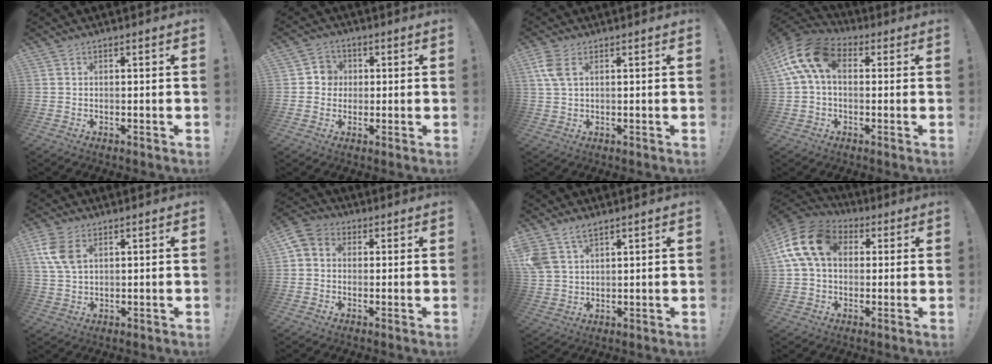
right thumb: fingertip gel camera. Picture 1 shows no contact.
{"total": 5.1, "force": [0.2, 4.9, 1.5], "torque": [-0.017, 0.007, 0.002]}
{"total": 5.2, "force": [2.0, 2.6, 4.1], "torque": [-0.102, 0.001, 0.037]}
{"total": 14.8, "force": [3.7, 8.8, 11.4], "torque": [-0.227, 0.007, 0.069]}
{"total": 8.1, "force": [3.4, 4.7, 5.6], "torque": [-0.115, -0.004, 0.066]}
{"total": 5.0, "force": [0.1, 4.4, 2.3], "torque": [-0.046, 0.008, 0.005]}
{"total": 6.9, "force": [4.8, 3.6, 3.3], "torque": [-0.073, -0.011, 0.098]}
{"total": 16.4, "force": [4.1, 11.5, 10.9], "torque": [-0.203, 0.007, 0.078]}